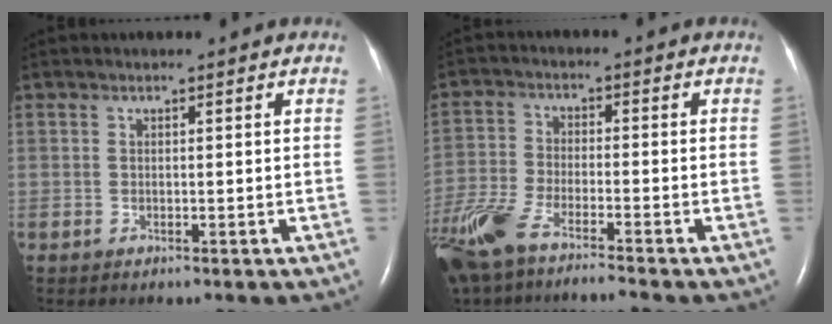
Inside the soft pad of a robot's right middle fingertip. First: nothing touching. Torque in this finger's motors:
{"motor_torque": [1.02, -0.99, 0.20, 0.14]}